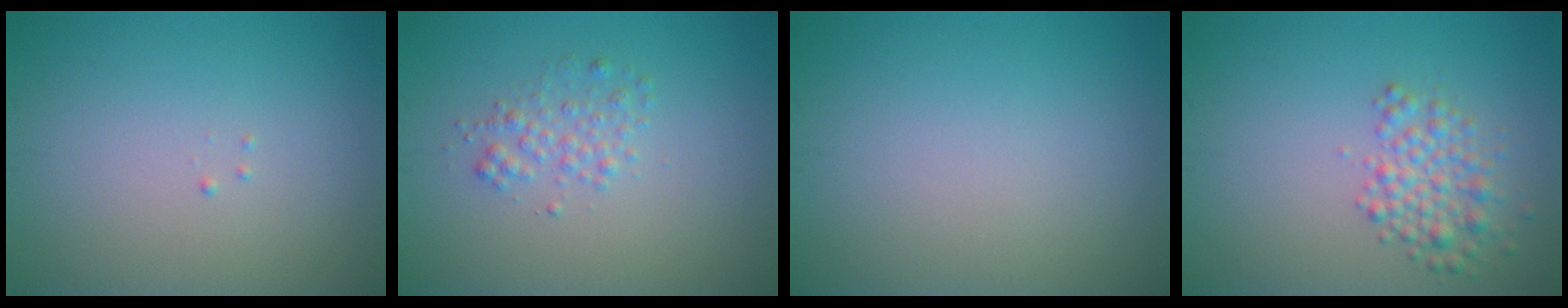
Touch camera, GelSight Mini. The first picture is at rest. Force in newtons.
{"total": 1.7, "press": 1.7, "slide": 0.0}
{"total": 0.0}
{"total": 2.9, "press": 2.9, "slide": 0.1}